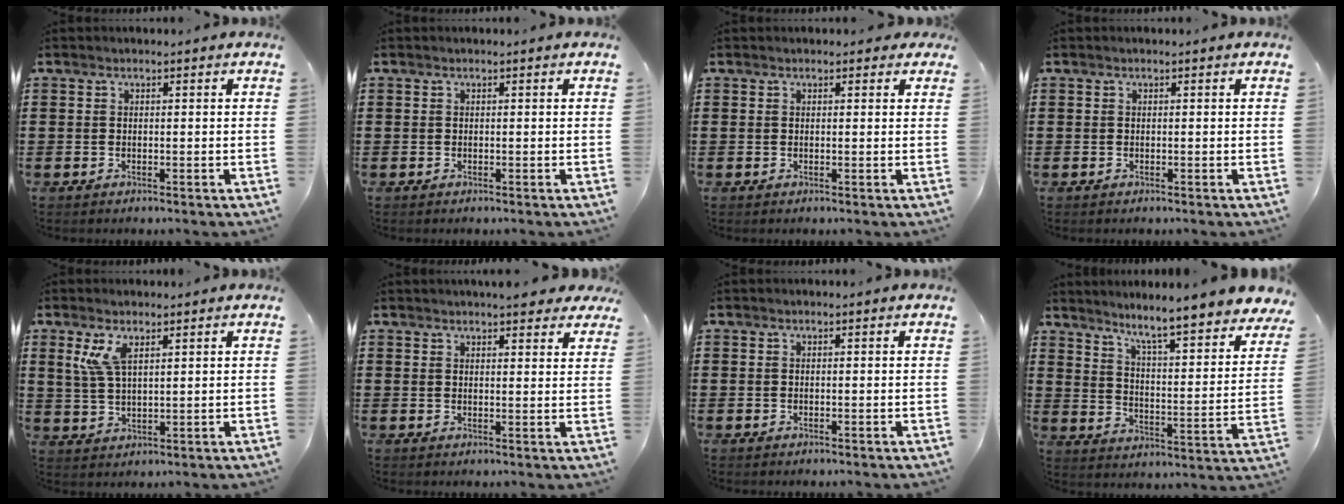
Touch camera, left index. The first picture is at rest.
{"total": 0.0}
{"total": 0.9, "force": [0.5, 0.5, 0.4], "torque": [-0.010, 0.007, 0.009]}
{"total": 0.0}
{"total": 5.2, "force": [2.7, 1.8, 4.1], "torque": [-0.098, 0.002, 0.045]}
{"total": 3.6, "force": [3.3, 0.7, 1.3], "torque": [-0.025, -0.006, 0.060]}
{"total": 0.0}
{"total": 6.3, "force": [5.5, -0.9, 3.0], "torque": [-0.076, -0.058, 0.083]}